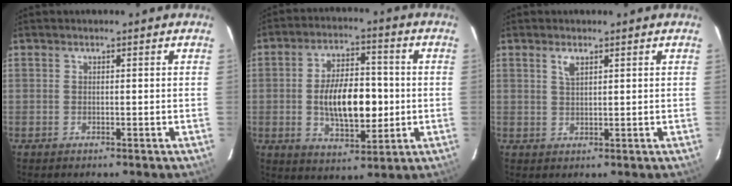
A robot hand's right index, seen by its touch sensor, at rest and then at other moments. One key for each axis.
{"total": 13.5, "fx": -1.2, "fy": 6.5, "fz": 11.7, "tx": -0.208, "ty": 0.007, "tz": -0.010}
{"total": 2.1, "fx": 1.2, "fy": 0.8, "fz": 1.5, "tx": -0.029, "ty": 0.003, "tz": 0.023}